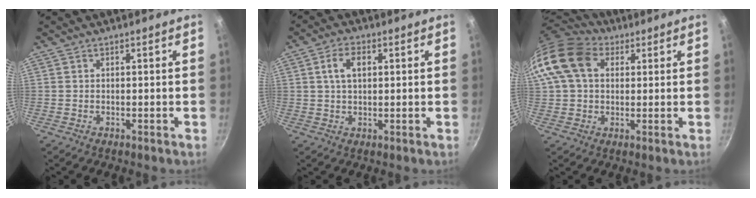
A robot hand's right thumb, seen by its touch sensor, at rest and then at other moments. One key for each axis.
{"total": 4.9, "fx": 1.2, "fy": 2.9, "fz": 3.7, "tx": -0.061, "ty": 0.009, "tz": 0.021}
{"total": 14.3, "fx": 4.0, "fy": 10.6, "fz": 8.8, "tx": -0.161, "ty": 0.021, "tz": 0.058}